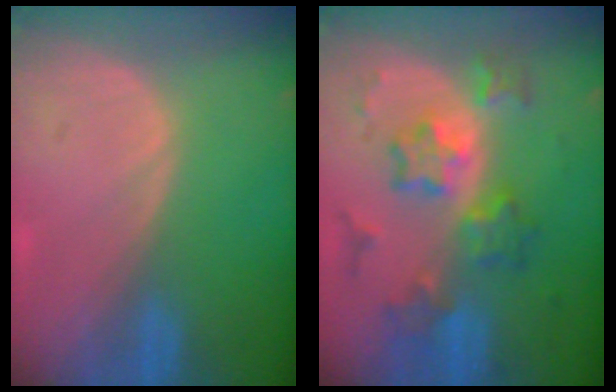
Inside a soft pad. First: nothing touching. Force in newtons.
{"total": 8.3, "press": 8.3, "slide": 0.6}